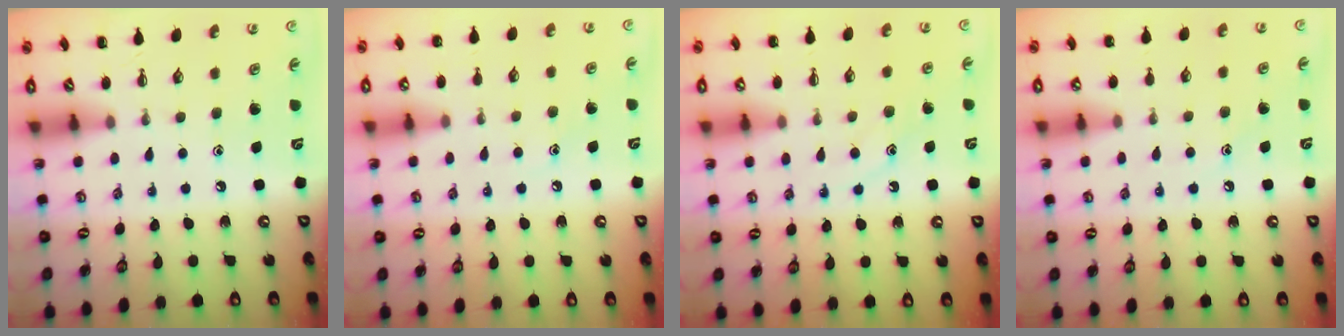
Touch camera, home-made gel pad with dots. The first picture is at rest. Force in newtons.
{"total": 7.7, "press": 7.5, "slide": 1.8}
{"total": 10.3, "press": 10.2, "slide": 0.8}
{"total": 8.5, "press": 8.4, "slide": 1.7}